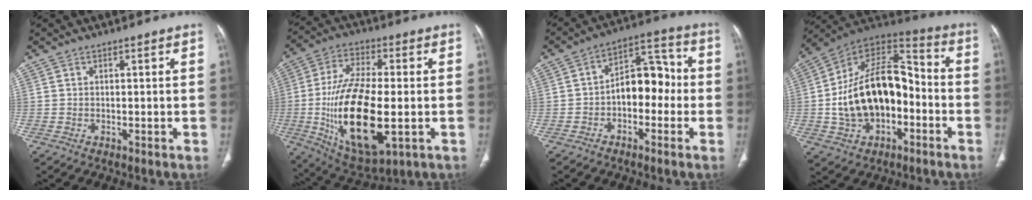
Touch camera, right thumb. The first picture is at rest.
{"total": 22.2, "force": [-3.5, 9.3, 19.9], "torque": [-0.383, -0.007, -0.043]}
{"total": 10.4, "force": [-1.7, 6.6, 7.8], "torque": [-0.081, 0.045, -0.040]}
{"total": 21.9, "force": [-3.3, 13.6, 16.8], "torque": [-0.261, 0.049, -0.055]}